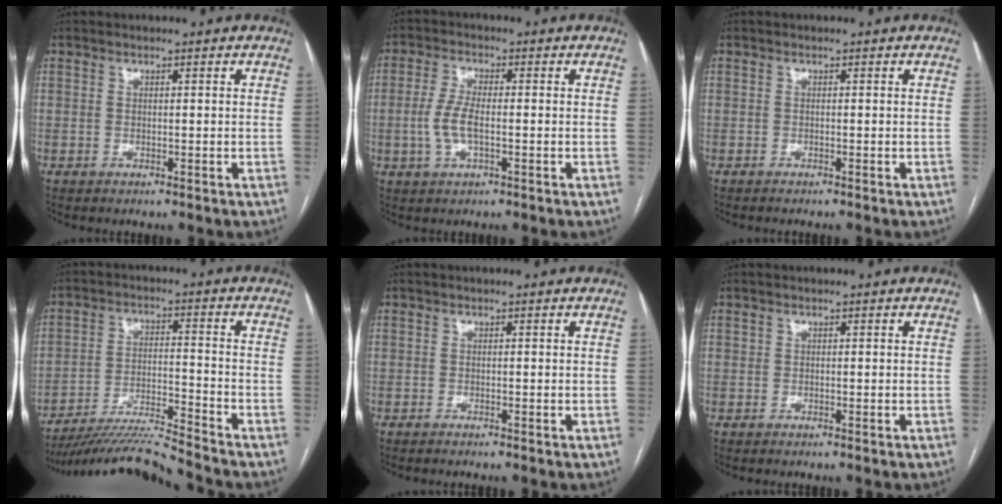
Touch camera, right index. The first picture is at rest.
{"total": 4.9, "force": [-0.7, 1.6, 4.6], "torque": [-0.110, 0.001, -0.016]}
{"total": 0.9, "force": [-0.9, -0.1, 0.3], "torque": [-0.004, -0.001, -0.013]}
{"total": 11.2, "force": [-10.7, -2.5, 2.3], "torque": [-0.036, 0.002, -0.194]}
{"total": 1.2, "force": [-1.1, -0.1, 0.4], "torque": [-0.005, -0.001, -0.014]}
{"total": 0.0}